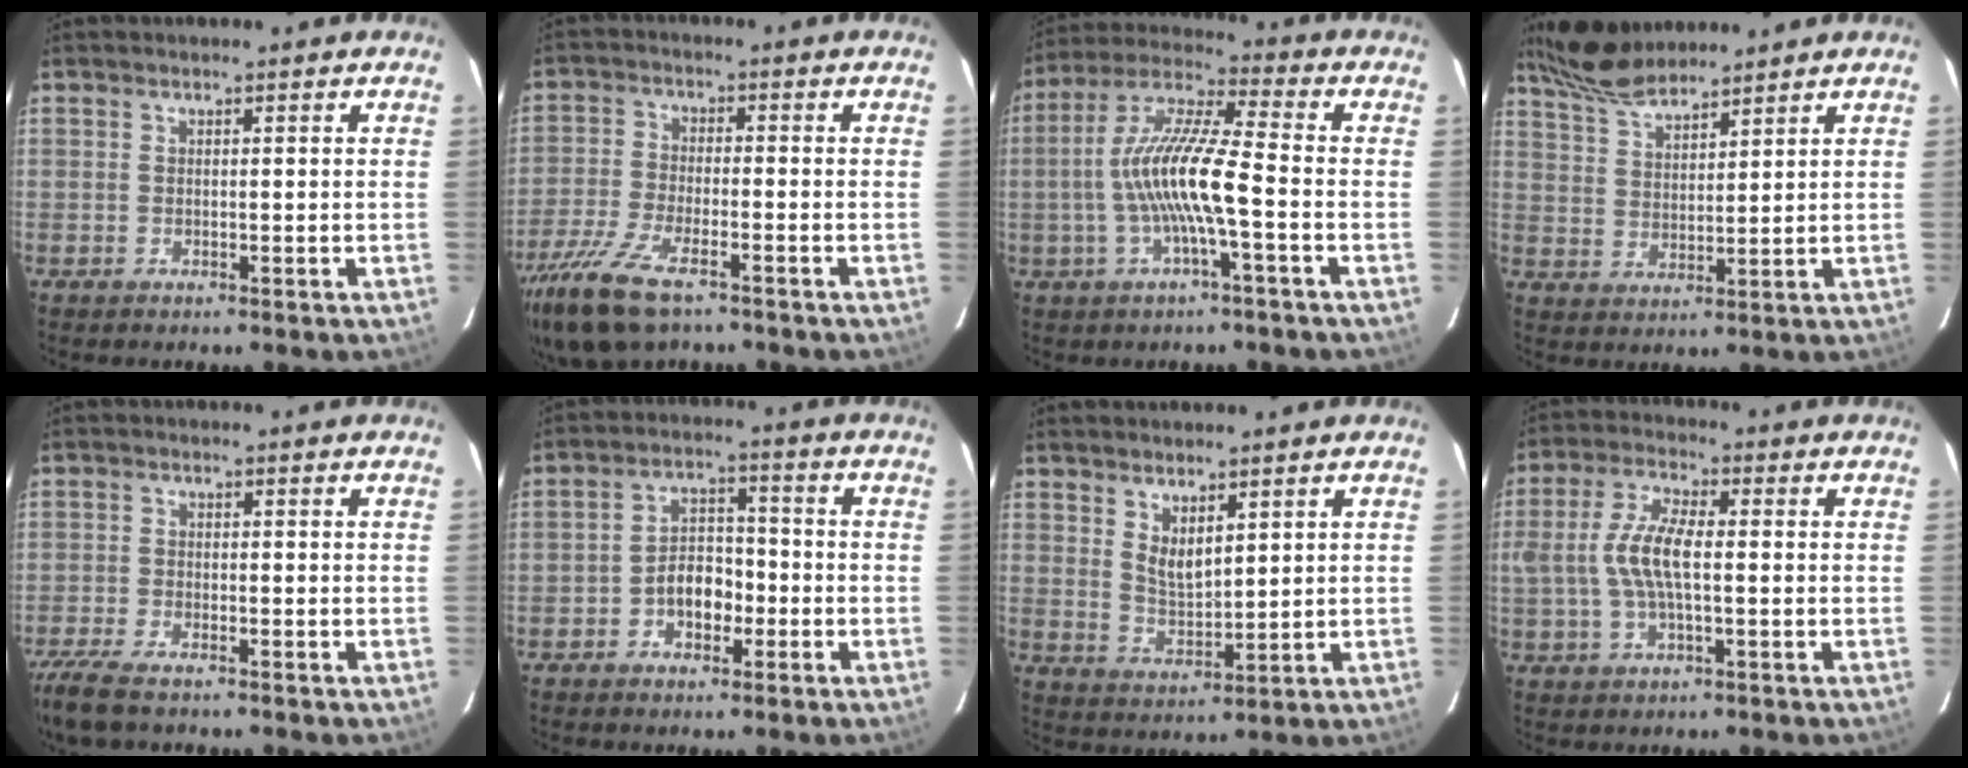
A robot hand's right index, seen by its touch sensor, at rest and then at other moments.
{"total": 13.1, "force": [-8.9, 4.4, 8.5], "torque": [-0.200, -0.035, -0.175]}
{"total": 12.7, "force": [-2.5, 1.1, 12.4], "torque": [-0.245, 0.009, -0.050]}
{"total": 8.7, "force": [7.8, 1.9, 3.3], "torque": [-0.074, 0.018, 0.153]}
{"total": 7.5, "force": [-5.9, 1.7, 4.3], "torque": [-0.116, -0.029, -0.117]}
{"total": 6.0, "force": [-2.5, 4.0, 3.7], "torque": [-0.067, 0.020, -0.038]}
{"total": 5.2, "force": [3.1, 2.2, 3.6], "torque": [-0.059, -0.006, 0.060]}
{"total": 8.6, "force": [-0.4, 3.1, 8.1], "torque": [-0.164, 0.010, -0.007]}